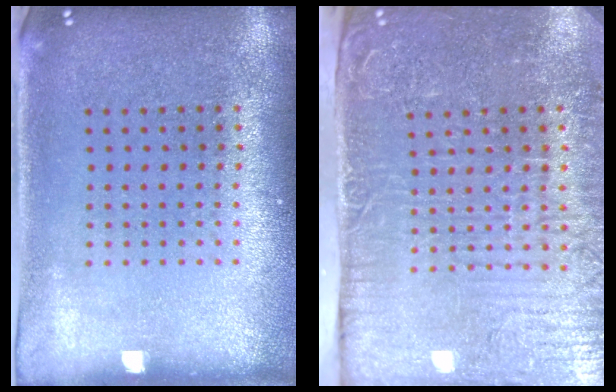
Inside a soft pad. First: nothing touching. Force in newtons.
{"total": 5.5, "press": 4.6, "slide": 3.0}